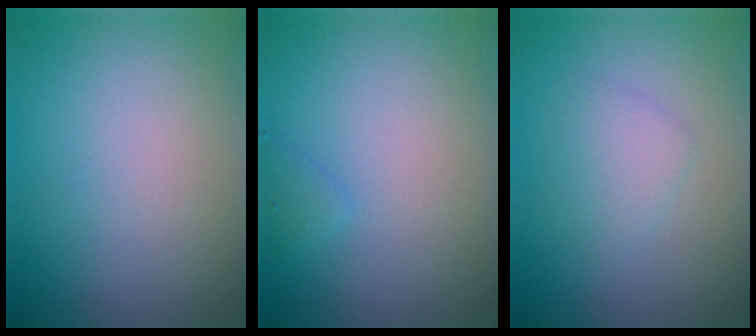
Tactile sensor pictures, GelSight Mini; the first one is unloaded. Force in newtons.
{"total": 0.9, "press": 0.9, "slide": 0.0}
{"total": 2.0, "press": 2.0, "slide": 0.1}